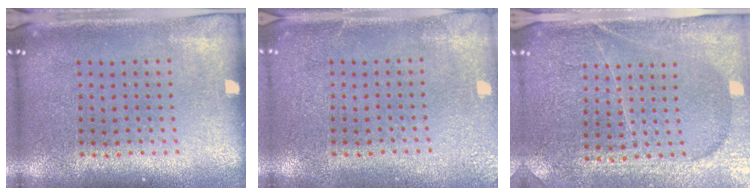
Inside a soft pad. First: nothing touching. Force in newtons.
{"total": 2.5, "press": 2.4, "slide": 0.3}
{"total": 4.0, "press": 3.7, "slide": 1.3}